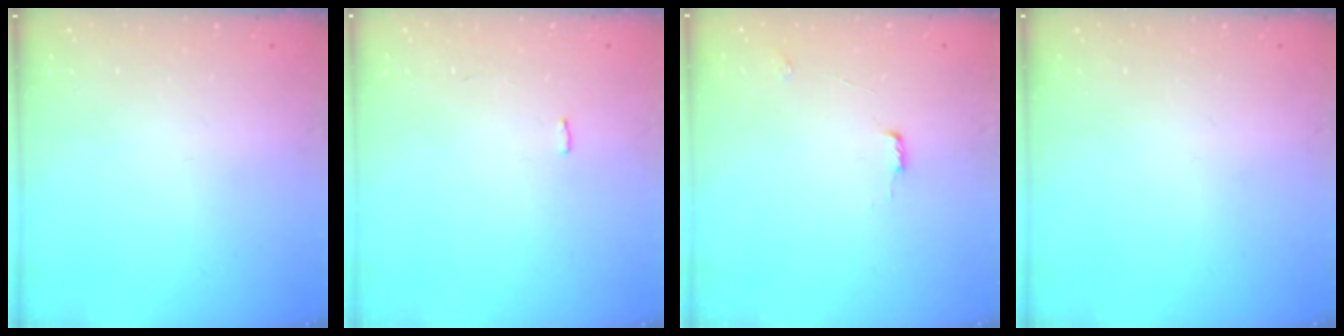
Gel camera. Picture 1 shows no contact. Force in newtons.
{"total": 2.0, "press": 2.0, "slide": 0.3}
{"total": 6.0, "press": 6.0, "slide": 0.5}
{"total": 0.0}